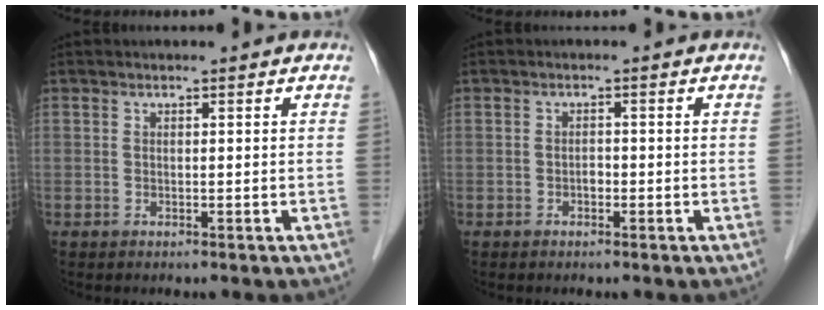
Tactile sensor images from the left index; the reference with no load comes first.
{"total": 0.9, "force": [-0.5, 0.5, 0.6], "torque": [-0.008, 0.002, -0.011]}